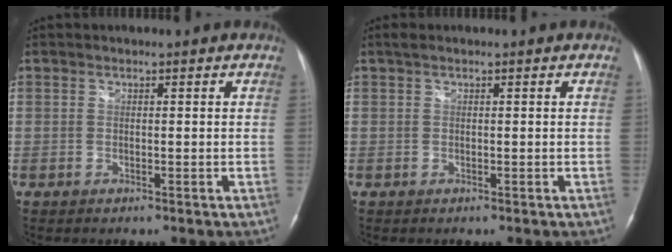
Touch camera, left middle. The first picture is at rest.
{"total": 0.7, "force": [0.4, 0.3, 0.5], "torque": [-0.009, 0.014, 0.006]}